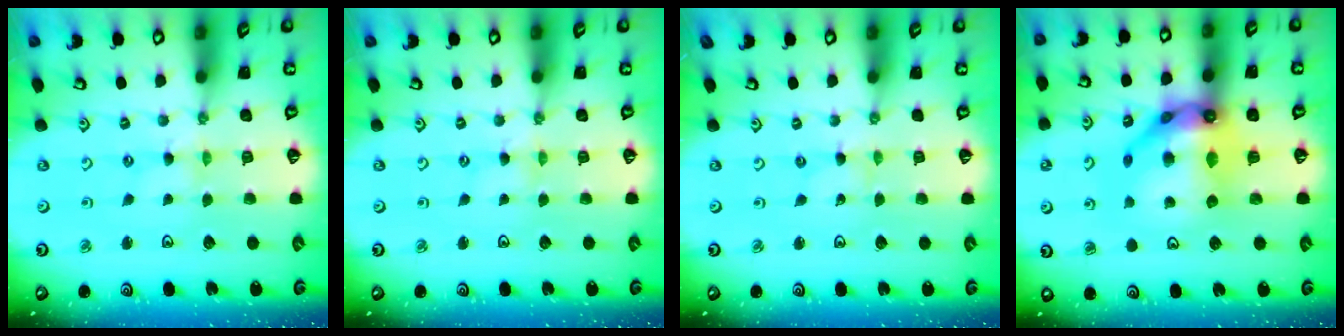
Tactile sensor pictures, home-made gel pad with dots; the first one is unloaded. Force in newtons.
{"total": 0.0}
{"total": 0.0}
{"total": 17.7, "press": 17.6, "slide": 2.1}